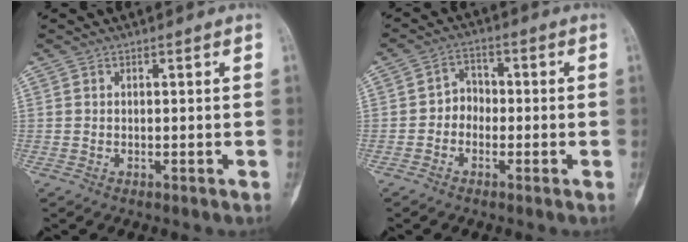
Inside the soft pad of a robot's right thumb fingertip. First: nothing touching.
{"total": 4.0, "force": [-1.1, 3.4, 1.8], "torque": [-0.005, 0.020, -0.031]}